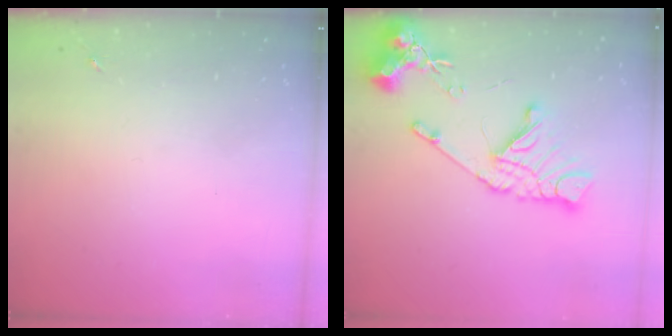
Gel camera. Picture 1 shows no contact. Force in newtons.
{"total": 16.4, "press": 16.3, "slide": 1.9}